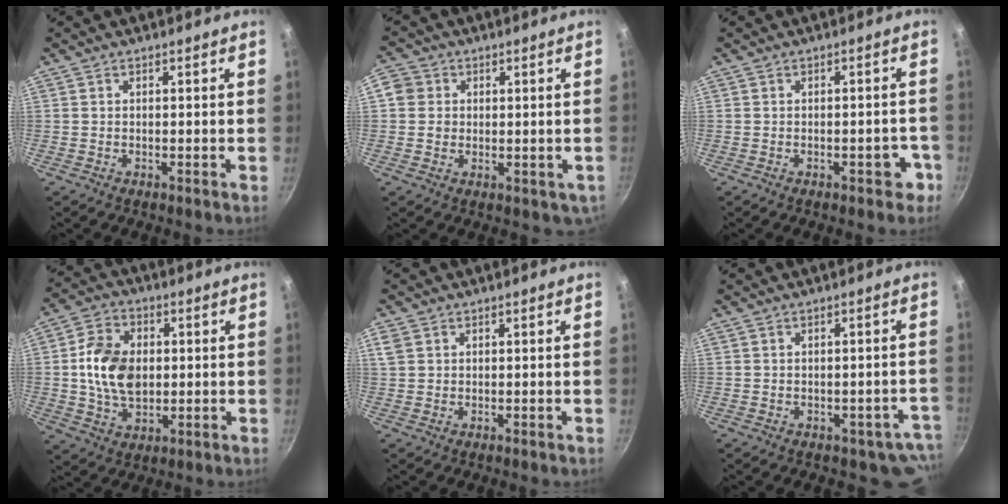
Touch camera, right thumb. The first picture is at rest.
{"total": 6.5, "force": [1.0, 6.0, 2.4], "torque": [-0.010, -0.003, 0.015]}
{"total": 3.8, "force": [-1.9, 2.1, 2.6], "torque": [-0.003, 0.022, -0.018]}
{"total": 12.1, "force": [0.8, 8.4, 8.7], "torque": [-0.138, 0.005, 0.011]}
{"total": 3.0, "force": [1.3, 2.3, 1.5], "torque": [-0.028, 0.001, 0.031]}
{"total": 5.9, "force": [-2.5, 4.5, 3.0], "torque": [0.023, 0.031, -0.016]}